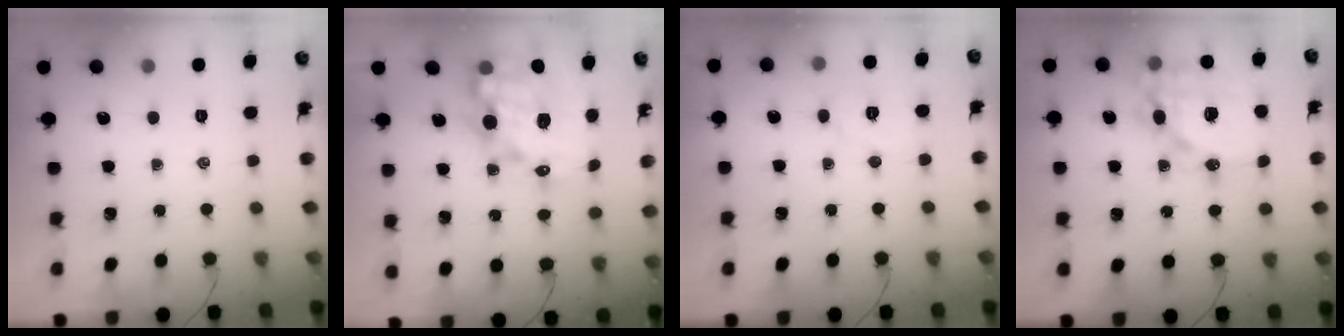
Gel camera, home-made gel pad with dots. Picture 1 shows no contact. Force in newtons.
{"total": 16.1, "press": 15.8, "slide": 3.4}
{"total": 4.9, "press": 4.9, "slide": 0.7}
{"total": 15.4, "press": 15.1, "slide": 3.2}